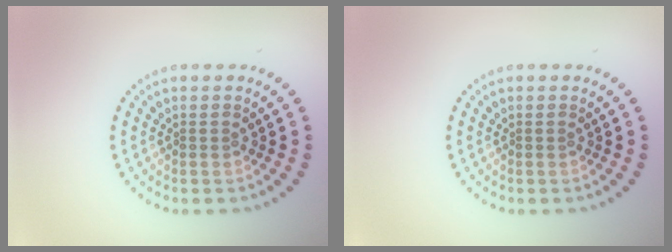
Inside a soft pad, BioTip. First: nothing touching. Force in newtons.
{"total": 0.0}